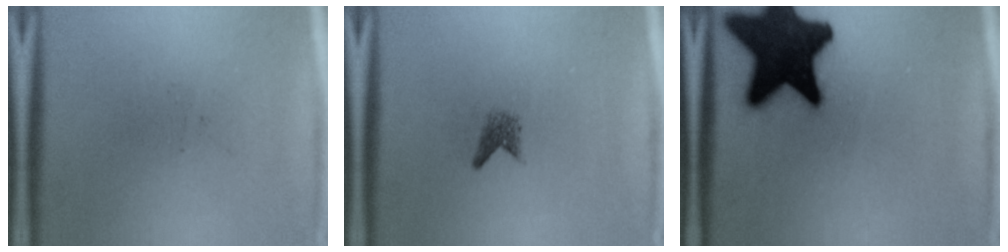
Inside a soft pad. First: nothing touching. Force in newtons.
{"total": 1.5}
{"total": 19.7}